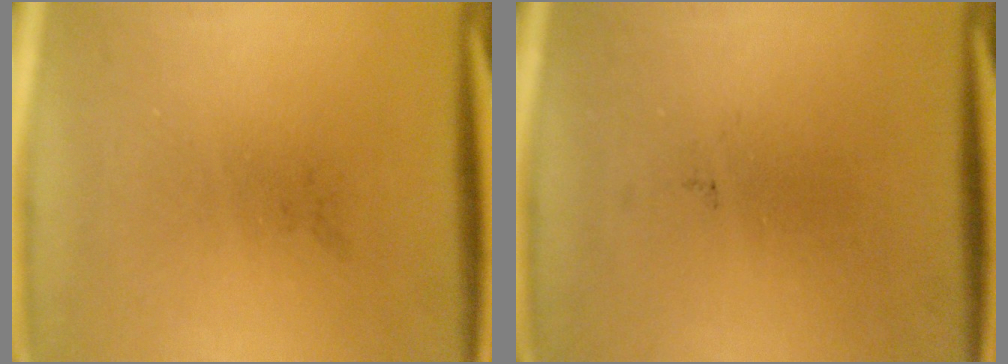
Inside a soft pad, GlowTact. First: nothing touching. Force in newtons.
{"total": 0.0}